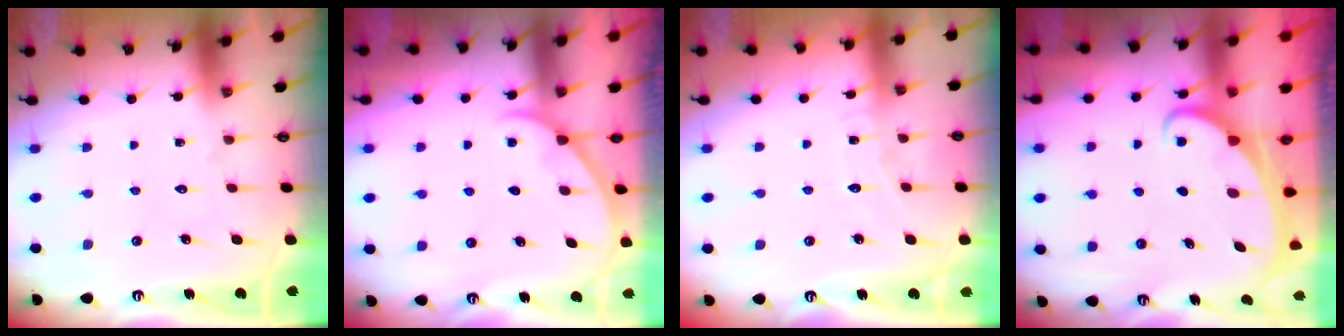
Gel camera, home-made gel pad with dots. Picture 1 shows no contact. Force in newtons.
{"total": 2.4, "press": 2.4, "slide": 0.3}
{"total": 6.1, "press": 6.1, "slide": 0.6}
{"total": 1.9, "press": 1.9, "slide": 0.3}